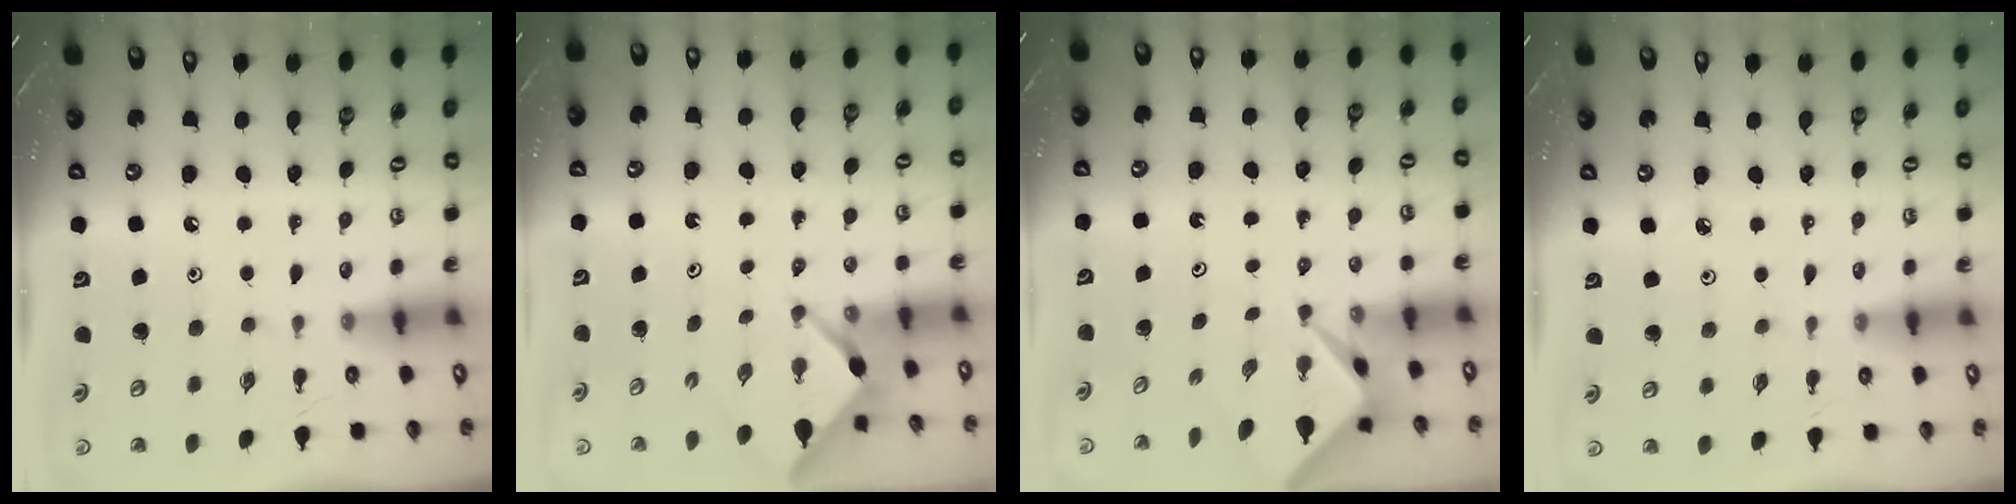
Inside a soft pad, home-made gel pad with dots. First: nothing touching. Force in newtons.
{"total": 2.4, "press": 2.4, "slide": 0.2}
{"total": 2.2, "press": 2.2, "slide": 0.2}
{"total": 2.6, "press": 2.6, "slide": 0.2}